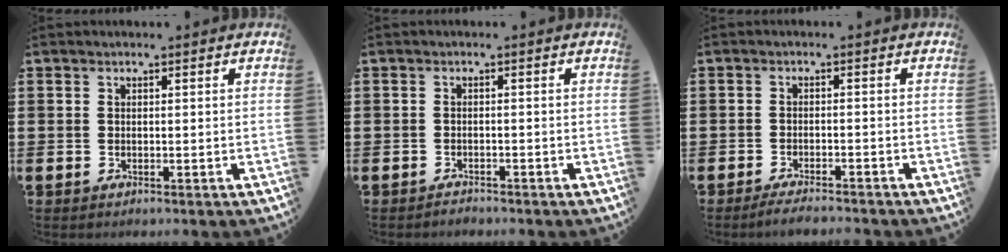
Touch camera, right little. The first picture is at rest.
{"total": 0.9, "force": [-0.9, 0.1, 0.0], "torque": [-0.003, 0.000, -0.019]}
{"total": 1.9, "force": [-1.8, 0.0, 0.7], "torque": [-0.013, 0.004, -0.034]}